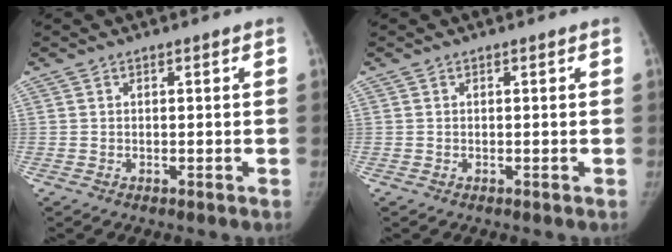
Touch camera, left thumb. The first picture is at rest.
{"total": 0.0}